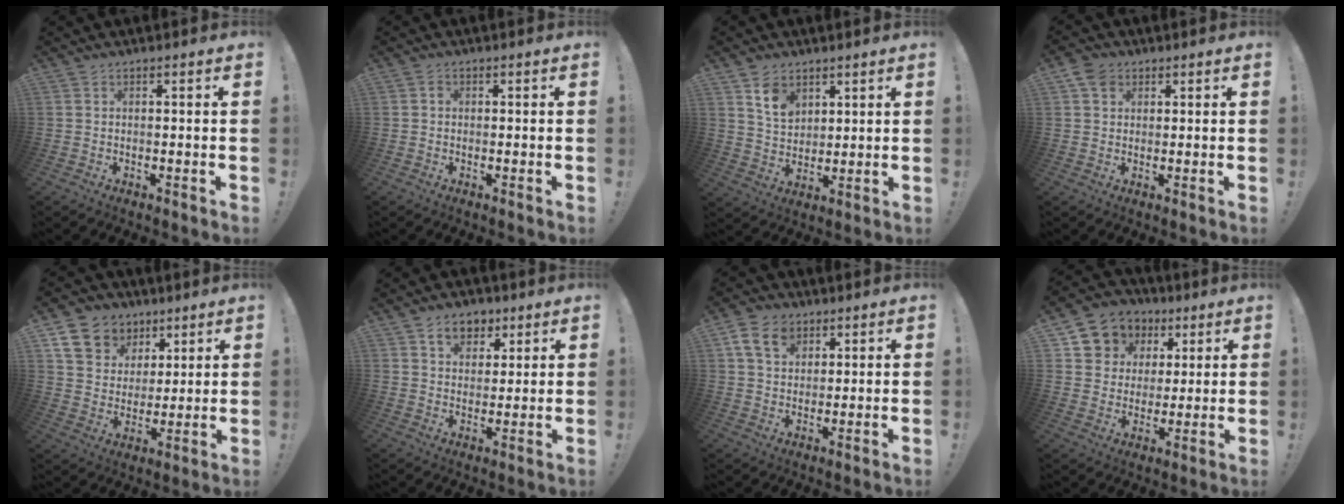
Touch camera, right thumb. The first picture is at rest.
{"total": 0.9, "force": [-0.3, 0.7, 0.4], "torque": [-0.004, 0.002, -0.007]}
{"total": 8.7, "force": [5.3, 5.8, 3.8], "torque": [-0.060, -0.025, 0.100]}
{"total": 4.6, "force": [2.1, 3.6, 2.0], "torque": [-0.034, -0.001, 0.042]}
{"total": 11.8, "force": [6.4, 9.2, 3.5], "torque": [-0.053, -0.042, 0.129]}
{"total": 8.5, "force": [4.6, 6.2, 3.5], "torque": [-0.048, -0.017, 0.087]}
{"total": 9.4, "force": [4.7, 6.7, 4.7], "torque": [-0.078, -0.010, 0.092]}
{"total": 9.3, "force": [3.6, 8.4, 2.1], "torque": [-0.027, -0.025, 0.074]}